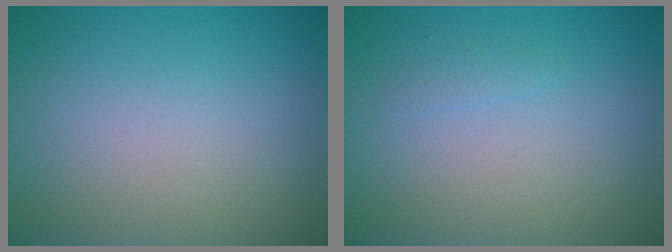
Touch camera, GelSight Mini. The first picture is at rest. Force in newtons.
{"total": 0.6, "press": 0.6, "slide": 0.1}